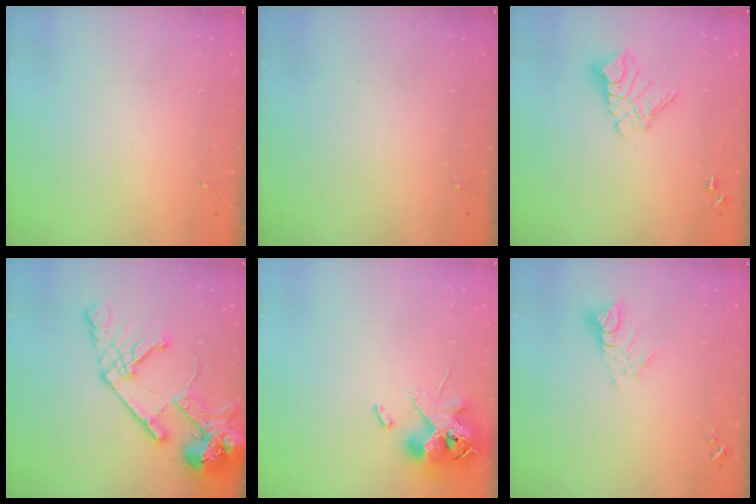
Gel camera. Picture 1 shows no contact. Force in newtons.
{"total": 0.0}
{"total": 10.6, "press": 10.5, "slide": 1.1}
{"total": 20.4, "press": 20.2, "slide": 2.9}
{"total": 12.9, "press": 12.7, "slide": 2.2}
{"total": 7.9, "press": 7.9, "slide": 0.5}